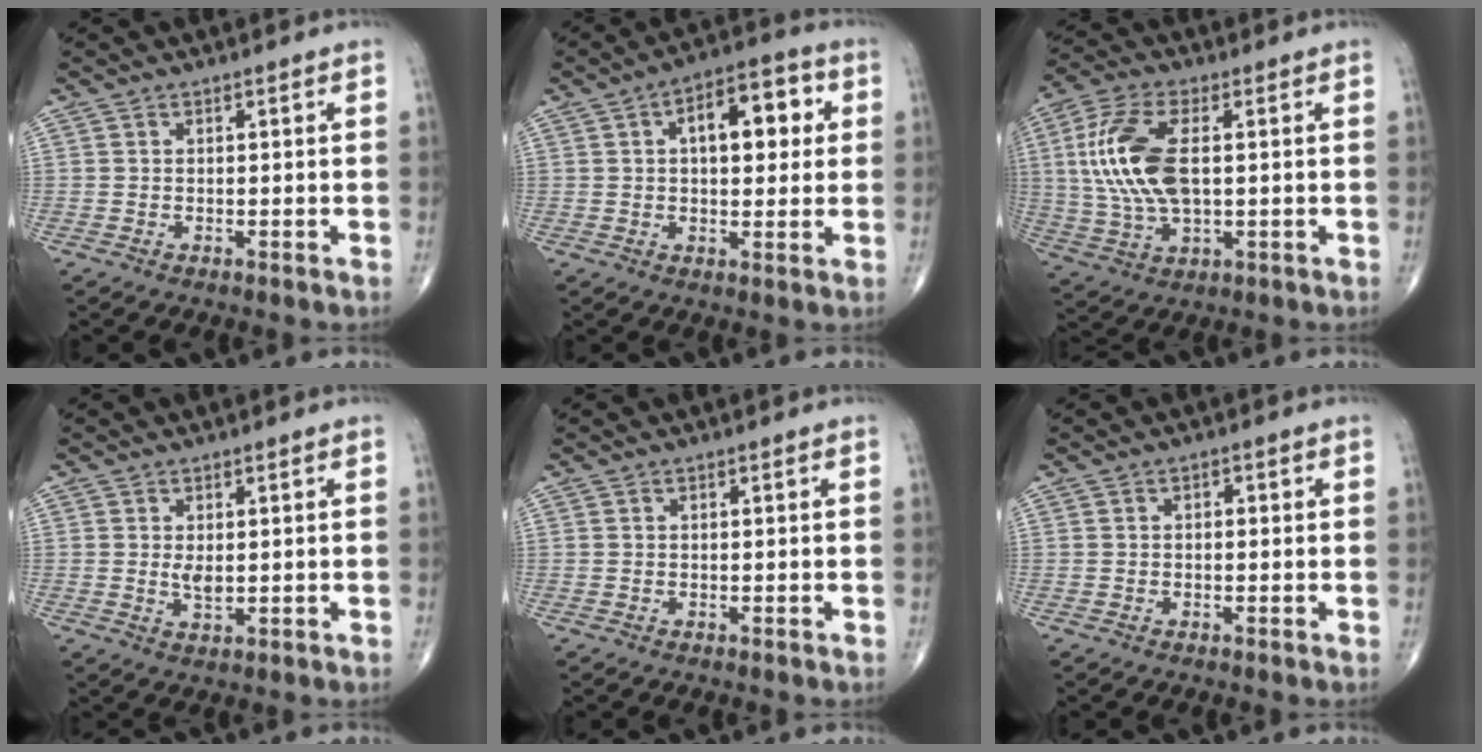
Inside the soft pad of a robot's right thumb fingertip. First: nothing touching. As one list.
[{"total": 12.0, "force": [2.8, 6.1, 9.9], "torque": [-0.113, 0.017, 0.036]}, {"total": 15.0, "force": [1.8, 7.3, 12.9], "torque": [-0.282, 0.003, 0.036]}, {"total": 2.5, "force": [0.3, 1.3, 2.1], "torque": [-0.036, -0.007, 0.009]}, {"total": 0.0}, {"total": 1.1, "force": [0.2, 0.7, 0.8], "torque": [-0.009, 0.004, 0.000]}]